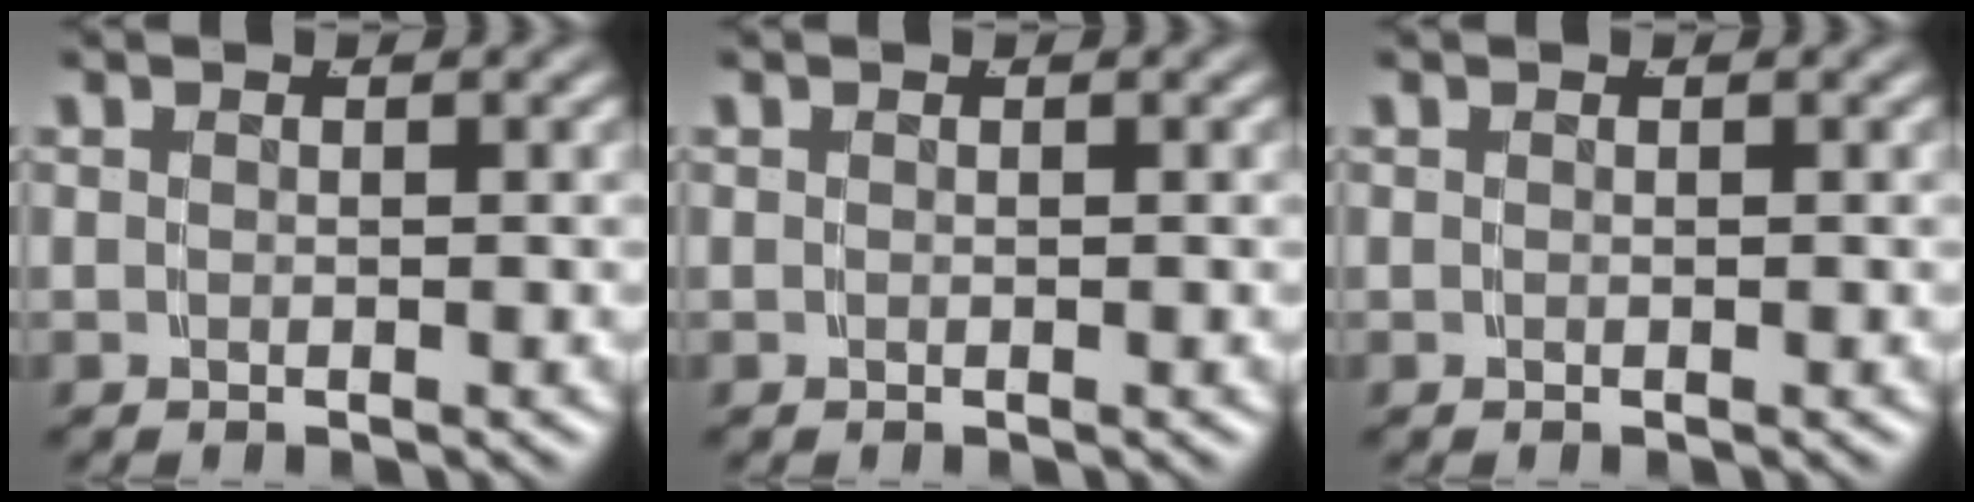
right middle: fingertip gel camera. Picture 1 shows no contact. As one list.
[{"total": 0.0}, {"total": 0.0}]